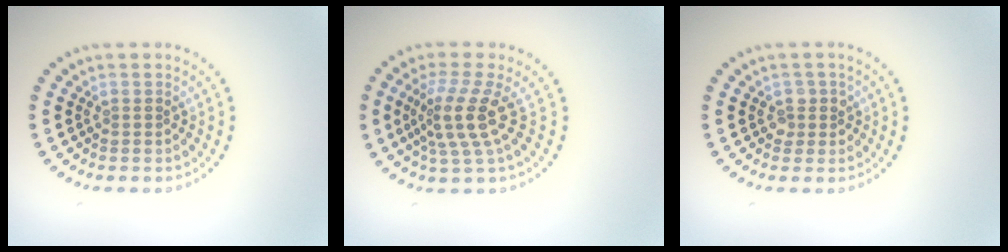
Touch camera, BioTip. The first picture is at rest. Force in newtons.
{"total": 4.1, "press": 3.2, "slide": 2.6}
{"total": 1.5, "press": 1.4, "slide": 0.7}